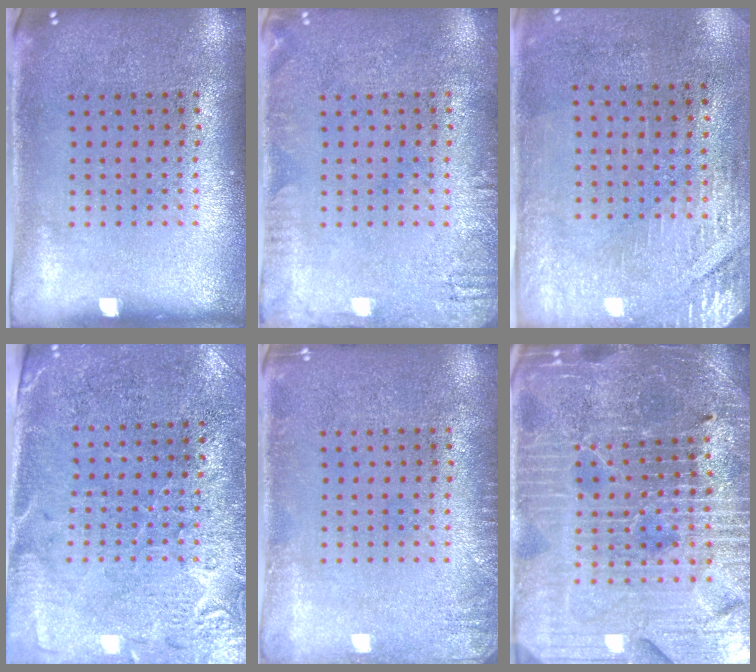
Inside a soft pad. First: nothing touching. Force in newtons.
{"total": 1.7, "press": 1.7, "slide": 0.2}
{"total": 2.9, "press": 2.5, "slide": 1.4}
{"total": 2.8, "press": 2.5, "slide": 1.1}
{"total": 1.4, "press": 1.3, "slide": 0.2}
{"total": 5.4, "press": 5.0, "slide": 1.9}